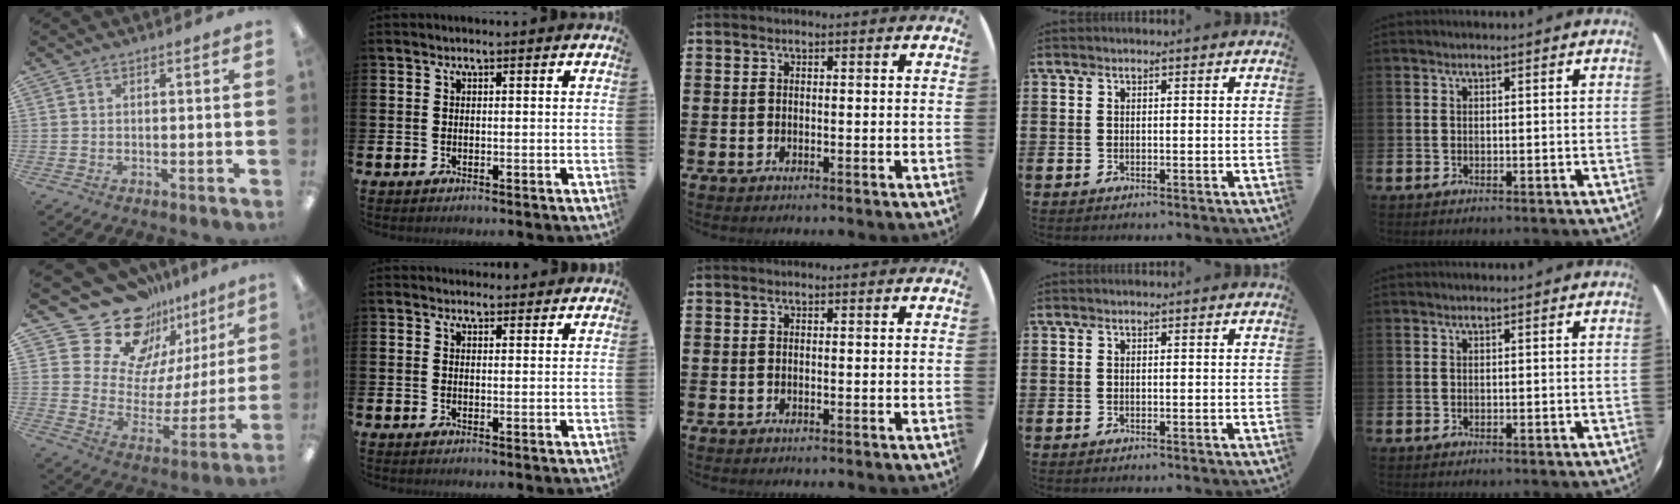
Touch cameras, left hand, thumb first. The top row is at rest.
{"thumb": {"total": 19.1, "force": [15.4, 10.1, 5.2], "torque": [-0.111, -0.126, 0.281]}, "index": {"total": 1.6, "force": [1.5, 0.6, -0.1], "torque": [0.011, -0.003, 0.026]}}